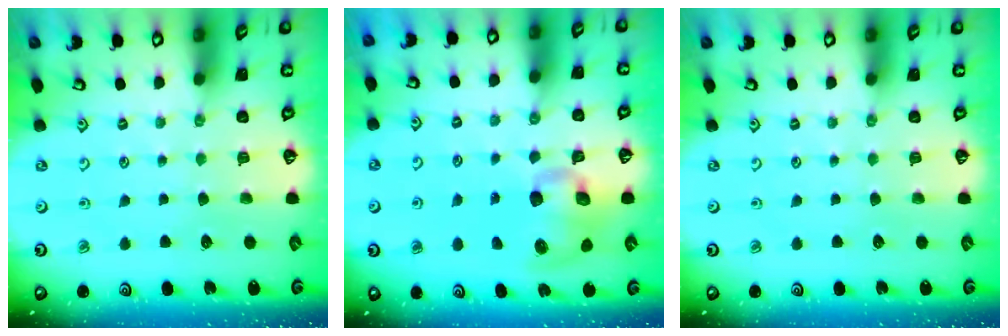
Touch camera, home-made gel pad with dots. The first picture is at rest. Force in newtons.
{"total": 10.5, "press": 10.4, "slide": 1.8}
{"total": 0.0}